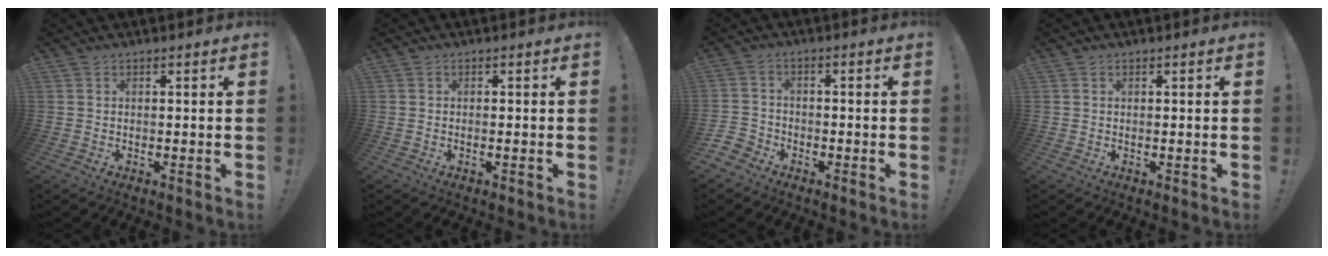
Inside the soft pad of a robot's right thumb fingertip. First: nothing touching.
{"total": 0.6, "force": [-0.3, 0.0, 0.5], "torque": [-0.011, 0.000, -0.005]}
{"total": 3.8, "force": [-2.7, 2.6, 0.7], "torque": [-0.019, 0.012, -0.055]}
{"total": 0.0}